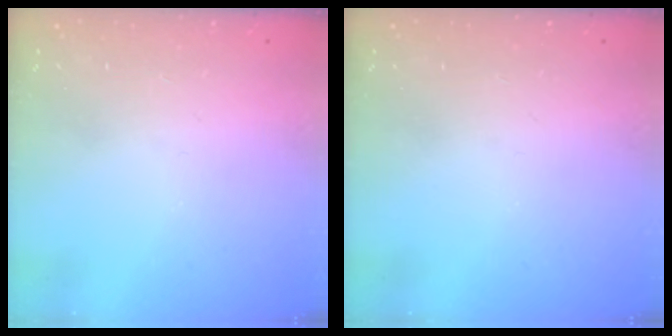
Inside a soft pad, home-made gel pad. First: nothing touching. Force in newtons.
{"total": 0.0}